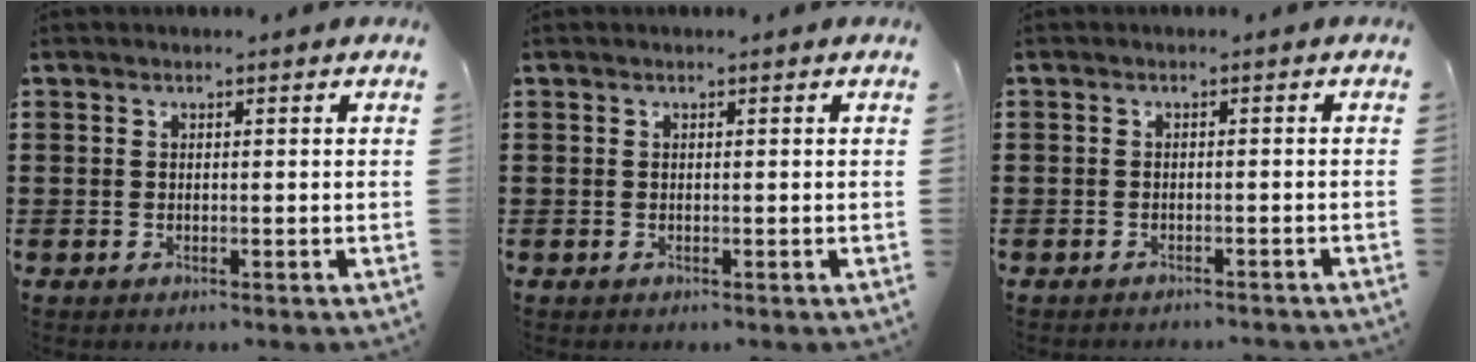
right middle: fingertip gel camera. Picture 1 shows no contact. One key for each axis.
{"total": 0.0}
{"total": 1.3, "fx": -1.2, "fy": 0.2, "fz": -0.2, "tx": 0.001, "ty": 0.004, "tz": -0.029}